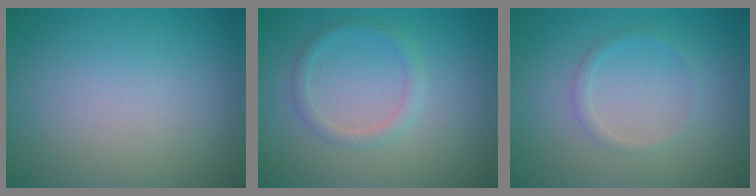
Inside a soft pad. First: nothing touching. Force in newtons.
{"total": 1.6, "press": 1.6, "slide": 0.1}
{"total": 1.0, "press": 1.0, "slide": 0.1}